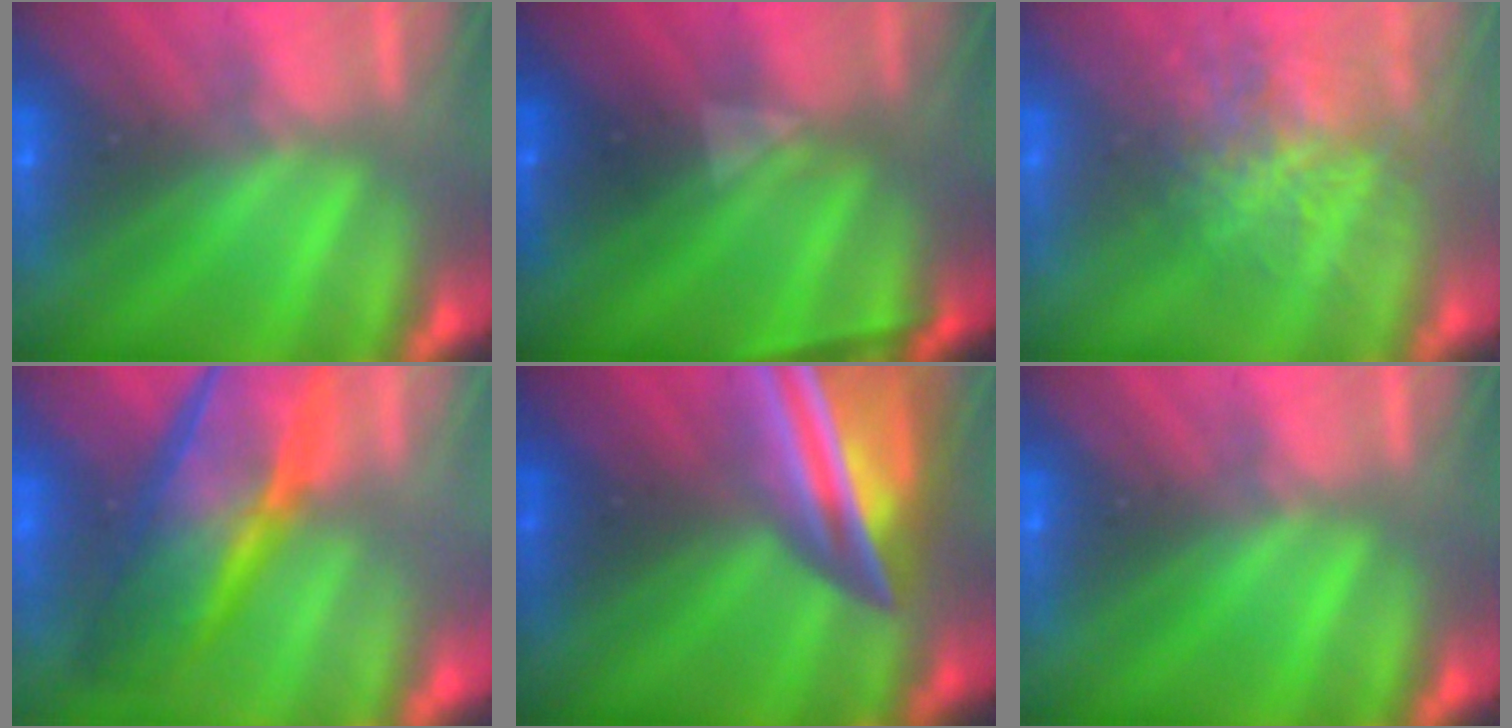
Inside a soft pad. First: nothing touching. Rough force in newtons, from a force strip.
{"total": 2.3}
{"total": 3.5}
{"total": 6.9}
{"total": 7.5}
{"total": 0.0}